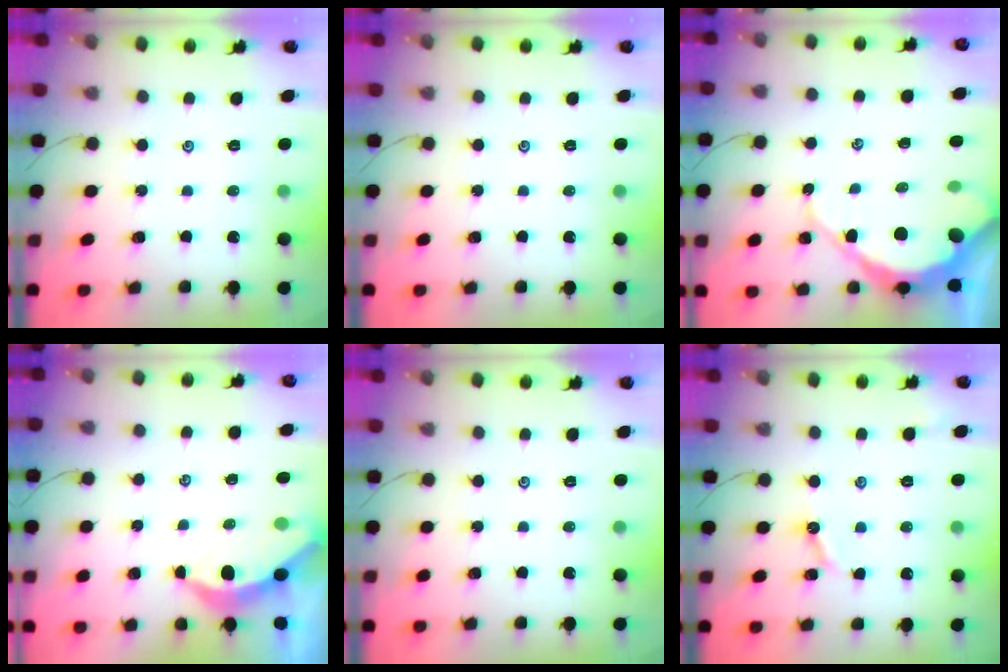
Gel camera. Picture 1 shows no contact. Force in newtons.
{"total": 0.0}
{"total": 11.0, "press": 11.0, "slide": 1.0}
{"total": 4.7, "press": 4.7, "slide": 0.5}
{"total": 0.0}
{"total": 6.3, "press": 6.3, "slide": 0.1}